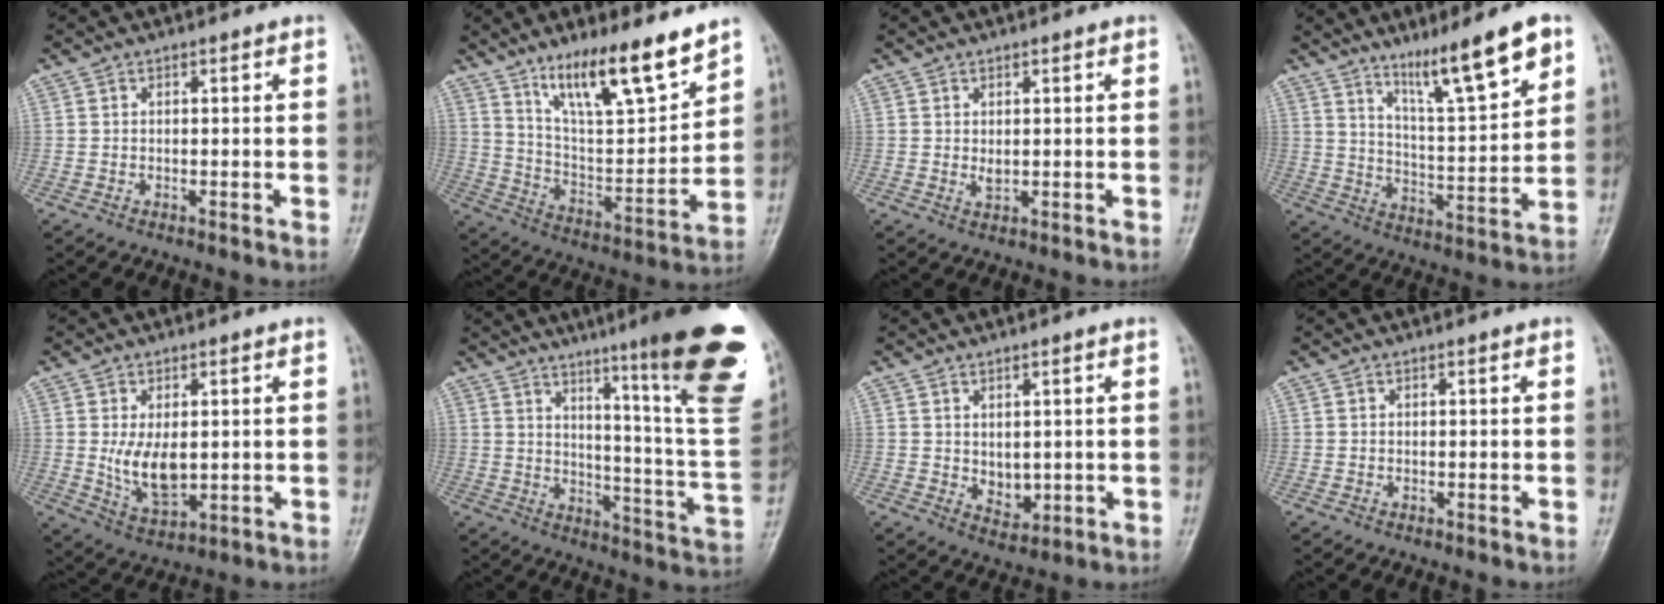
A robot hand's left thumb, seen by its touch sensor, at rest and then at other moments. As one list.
[{"total": 16.7, "force": [12.0, 4.0, 10.9], "torque": [-0.153, -0.075, 0.217]}, {"total": 1.8, "force": [0.5, 0.9, 1.4], "torque": [-0.023, -0.007, 0.013]}, {"total": 14.1, "force": [9.2, 1.7, 10.5], "torque": [-0.159, -0.056, 0.159]}, {"total": 7.7, "force": [0.6, 4.3, 6.4], "torque": [-0.100, -0.021, 0.025]}, {"total": 26.2, "force": [15.3, 2.3, 21.1], "torque": [-0.240, -0.084, 0.211]}, {"total": 4.0, "force": [0.7, 2.7, 2.8], "torque": [-0.032, -0.015, 0.024]}, {"total": 0.0}]